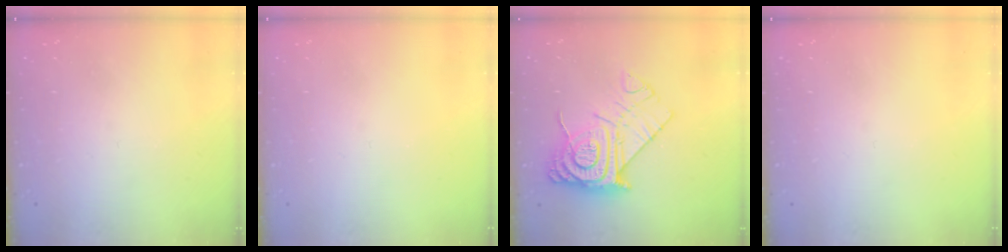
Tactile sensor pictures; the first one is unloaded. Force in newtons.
{"total": 0.0}
{"total": 13.5, "press": 13.5, "slide": 1.1}
{"total": 0.0}